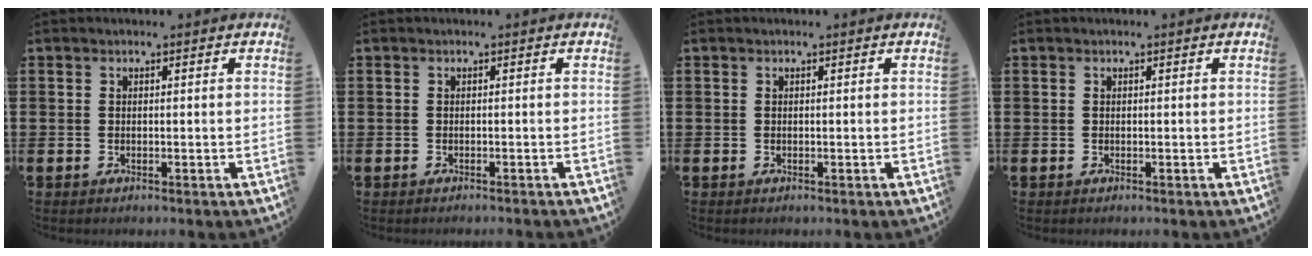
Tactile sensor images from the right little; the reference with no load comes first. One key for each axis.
{"total": 0.0}
{"total": 0.0}
{"total": 0.0}